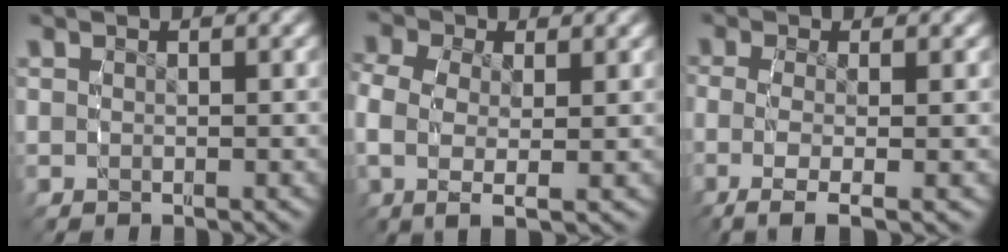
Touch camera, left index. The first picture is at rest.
{"total": 5.0, "force": [0.1, 3.0, 4.0], "torque": [-0.099, -0.019, 0.008]}
{"total": 5.1, "force": [-2.1, 2.1, 4.2], "torque": [-0.105, -0.033, -0.013]}